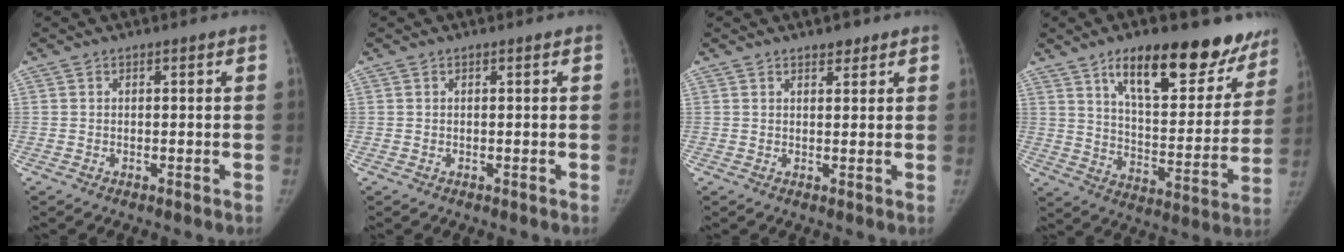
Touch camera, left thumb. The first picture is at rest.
{"total": 0.0}
{"total": 2.1, "force": [1.6, 0.9, 0.9], "torque": [-0.005, -0.010, 0.022]}
{"total": 23.9, "force": [15.7, 9.7, 15.2], "torque": [-0.153, -0.067, 0.234]}